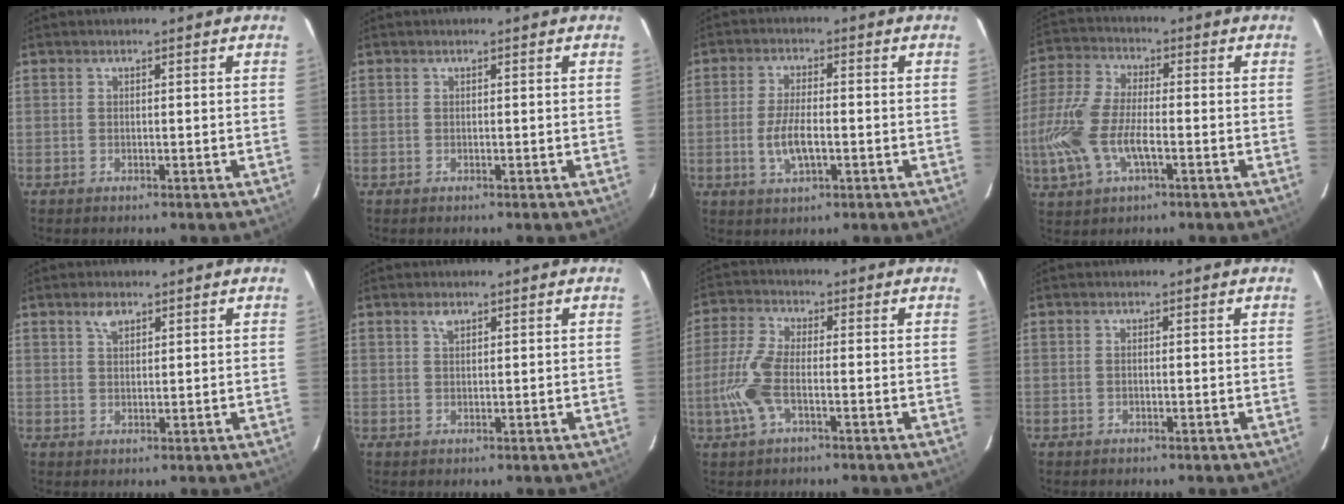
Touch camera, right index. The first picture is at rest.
{"total": 0.0}
{"total": 6.7, "force": [-1.7, 2.5, 6.0], "torque": [-0.123, -0.004, -0.030]}
{"total": 13.6, "force": [-3.5, 6.1, 11.7], "torque": [-0.270, -0.001, -0.070]}
{"total": 2.5, "force": [1.6, 1.3, 1.5], "torque": [-0.025, 0.007, 0.030]}
{"total": 1.5, "force": [0.9, 0.7, 0.8], "torque": [-0.016, 0.005, 0.017]}
{"total": 8.4, "force": [-2.3, 3.0, 7.5], "torque": [-0.175, 0.003, -0.050]}
{"total": 0.6, "force": [-0.1, 0.2, 0.5], "torque": [-0.012, 0.002, -0.003]}